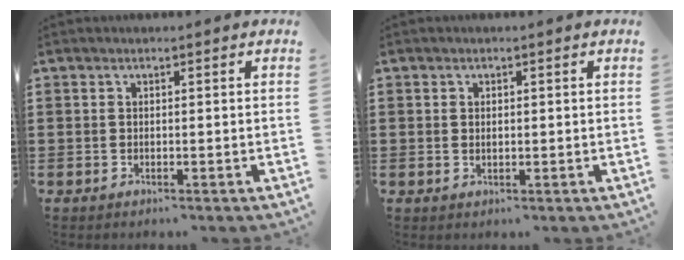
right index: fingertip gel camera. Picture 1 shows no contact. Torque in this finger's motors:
{"motor_torque": [-0.40, 0.66, -0.02, -0.01]}